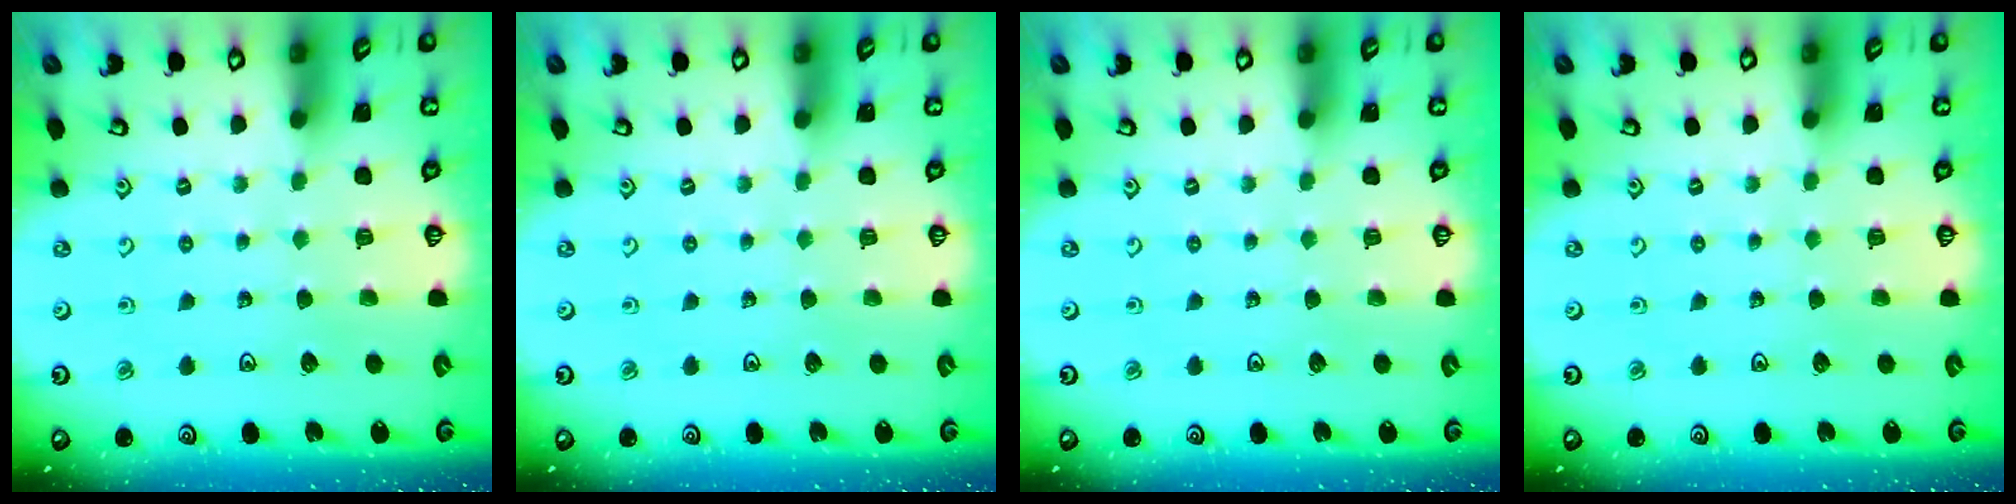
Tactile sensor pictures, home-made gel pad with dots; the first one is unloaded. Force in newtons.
{"total": 0.0}
{"total": 0.0}
{"total": 0.0}